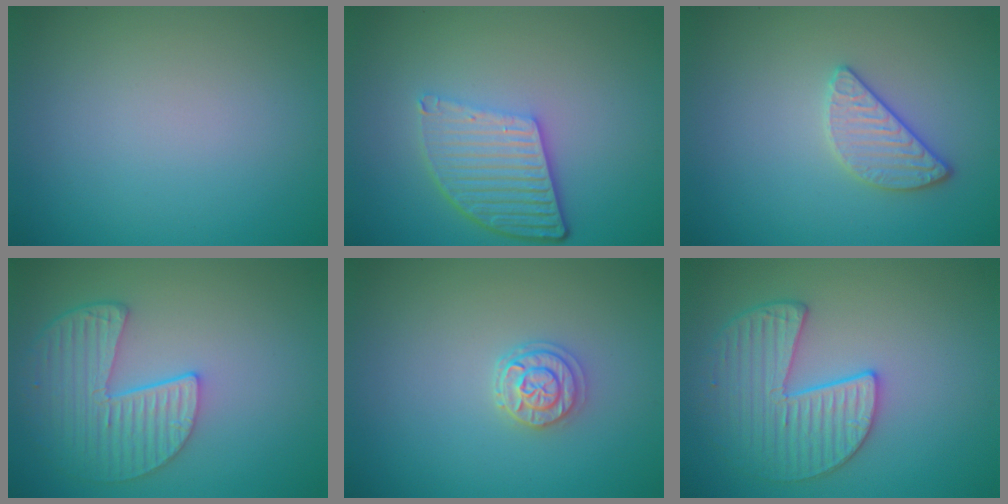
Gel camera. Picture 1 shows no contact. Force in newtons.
{"total": 5.4, "press": 3.9, "slide": 3.8}
{"total": 2.5, "press": 2.3, "slide": 0.8}
{"total": 5.4, "press": 4.4, "slide": 3.2}
{"total": 2.2, "press": 2.0, "slide": 0.8}
{"total": 4.2, "press": 4.1, "slide": 1.0}